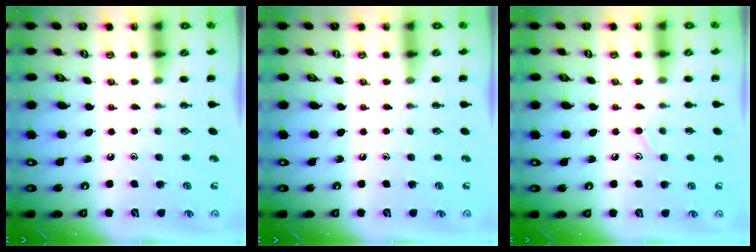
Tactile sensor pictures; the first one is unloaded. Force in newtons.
{"total": 0.0}
{"total": 7.0, "press": 6.7, "slide": 2.2}